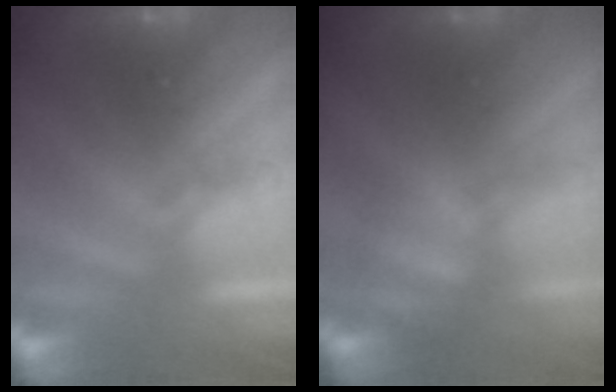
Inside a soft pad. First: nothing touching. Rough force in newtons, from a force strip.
{"total": 2.5}